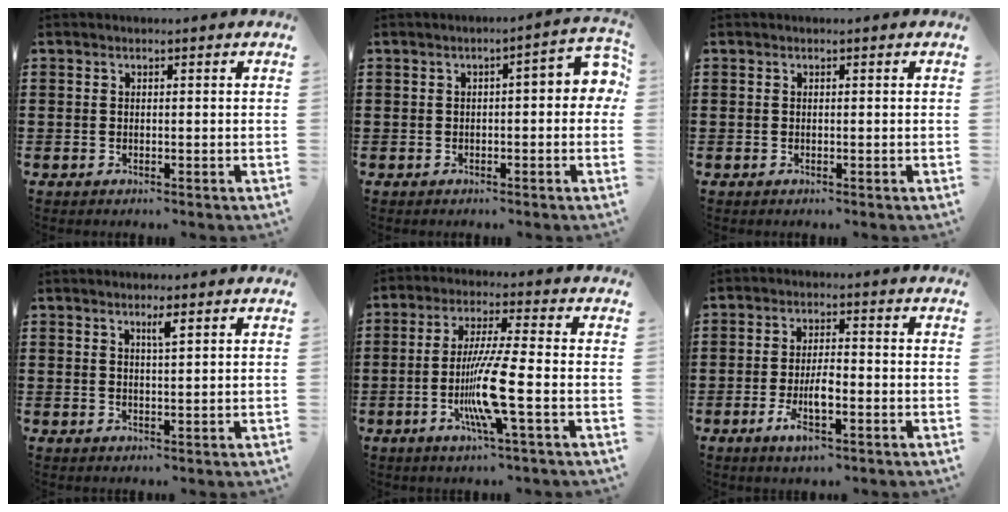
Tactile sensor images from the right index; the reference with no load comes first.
{"total": 3.7, "force": [-0.3, 1.2, 3.5], "torque": [-0.056, 0.002, -0.010]}
{"total": 0.0}
{"total": 2.0, "force": [1.1, 0.2, 1.6], "torque": [-0.026, -0.001, 0.016]}
{"total": 9.4, "force": [-2.8, 0.1, 9.0], "torque": [-0.186, -0.022, -0.059]}
{"total": 5.8, "force": [-2.1, 1.6, 5.2], "torque": [-0.107, -0.004, -0.042]}